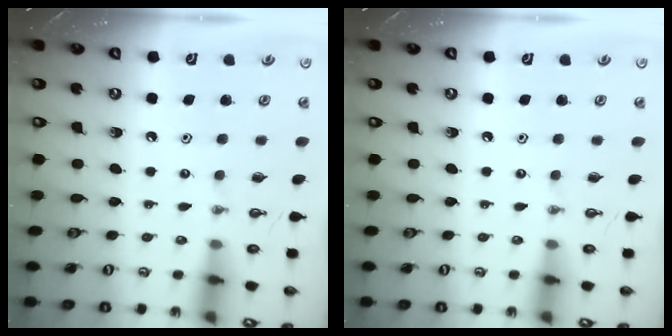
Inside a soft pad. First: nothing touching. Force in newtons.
{"total": 0.0}